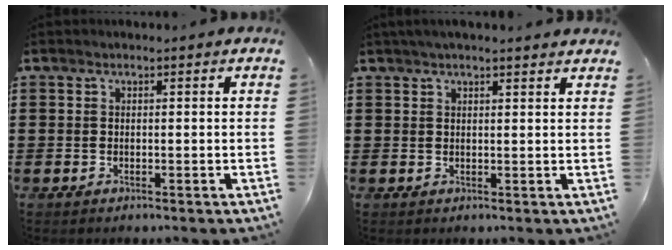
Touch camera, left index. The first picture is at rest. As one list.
[{"total": 2.2, "force": [1.9, 0.2, 1.1], "torque": [-0.026, 0.005, 0.035]}]